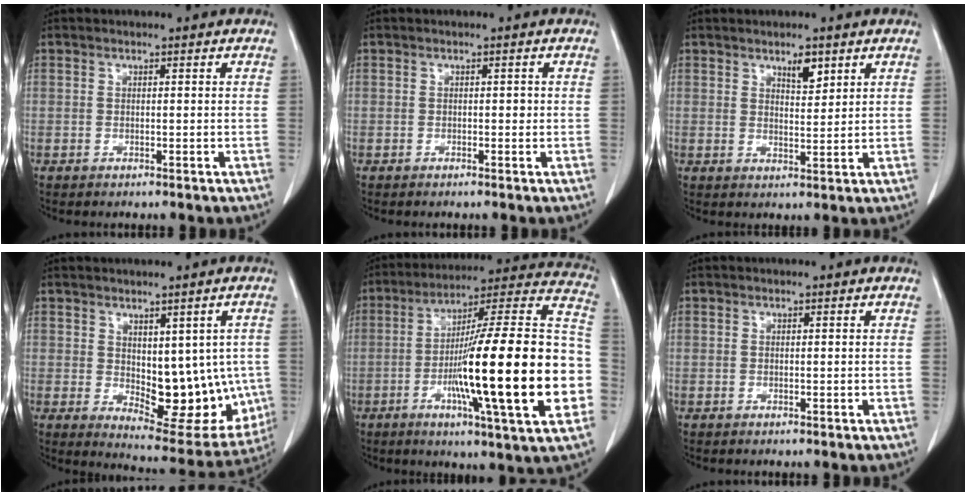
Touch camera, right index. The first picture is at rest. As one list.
[{"total": 0.7, "force": [0.0, 0.4, 0.5], "torque": [-0.004, 0.003, 0.000]}, {"total": 3.5, "force": [2.4, 1.2, 2.4], "torque": [-0.038, -0.004, 0.040]}, {"total": 13.9, "force": [-0.7, 6.7, 12.1], "torque": [-0.141, -0.009, 0.014]}, {"total": 28.4, "force": [-5.7, 1.6, 27.8], "torque": [-0.365, -0.001, -0.103]}, {"total": 0.0}]